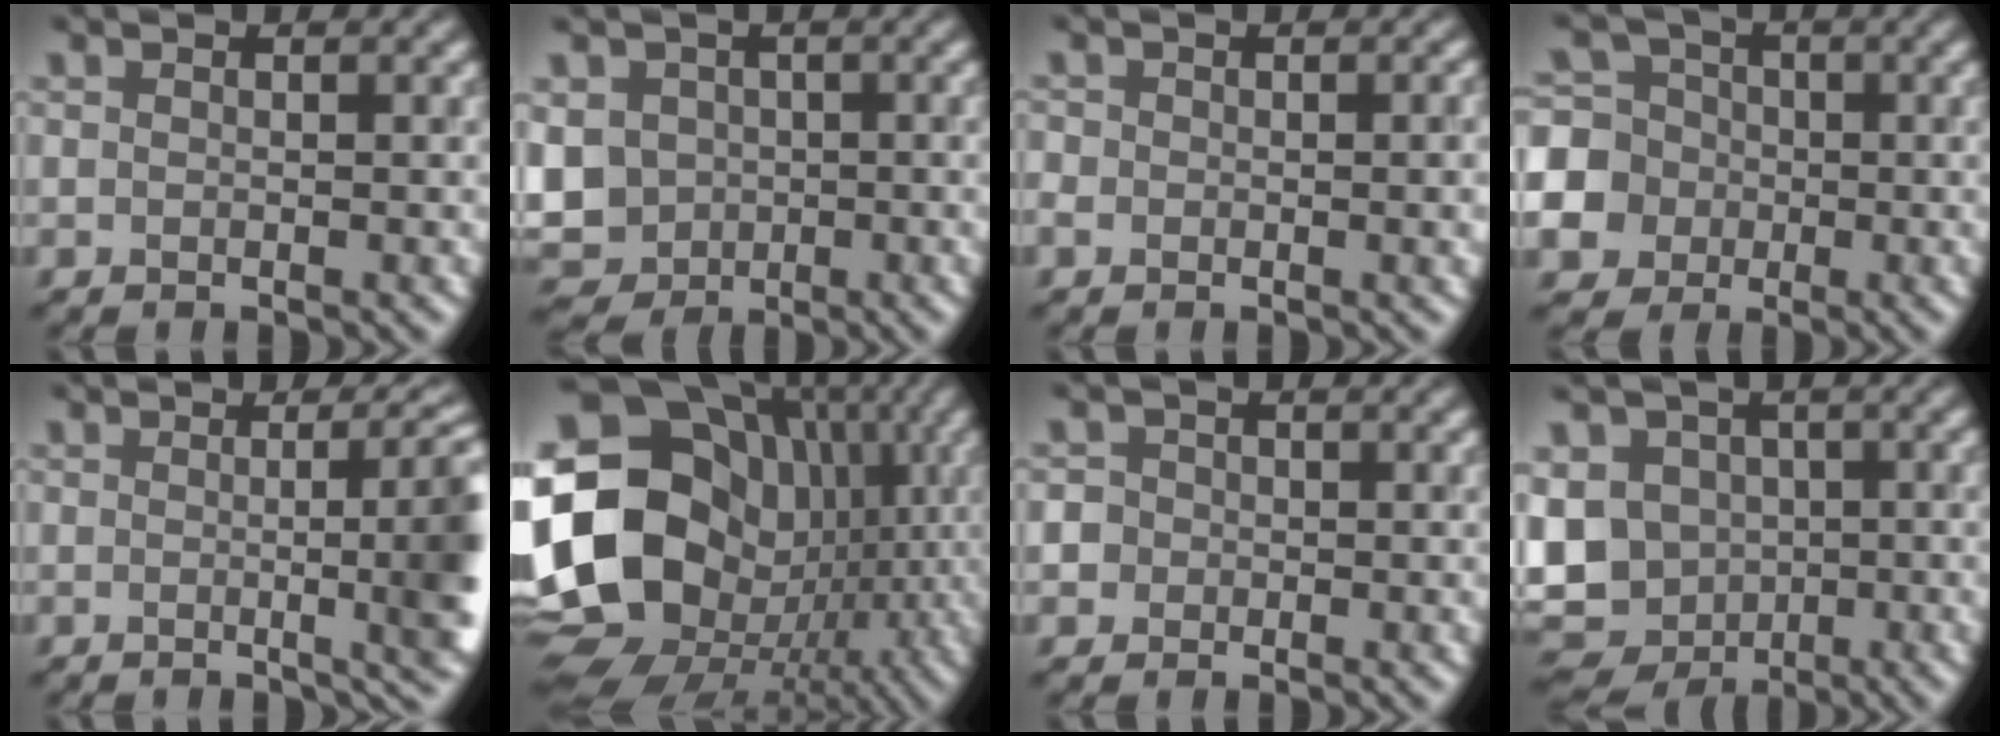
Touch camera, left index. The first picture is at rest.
{"total": 7.4, "force": [-0.6, 6.6, 3.3], "torque": [-0.083, -0.001, -0.032]}
{"total": 3.6, "force": [-0.5, 2.6, 2.4], "torque": [-0.015, 0.008, -0.012]}
{"total": 10.1, "force": [-2.6, 9.4, 2.5], "torque": [-0.086, -0.005, -0.069]}
{"total": 9.7, "force": [-0.3, 3.5, 9.1], "torque": [-0.070, 0.011, -0.012]}
{"total": 20.7, "force": [-0.5, 17.7, 10.7], "torque": [-0.198, 0.006, -0.042]}
{"total": 3.7, "force": [-0.2, 3.5, 1.2], "torque": [0.002, 0.028, -0.033]}
{"total": 10.9, "force": [-1.4, 9.3, 5.5], "torque": [-0.104, 0.004, -0.045]}